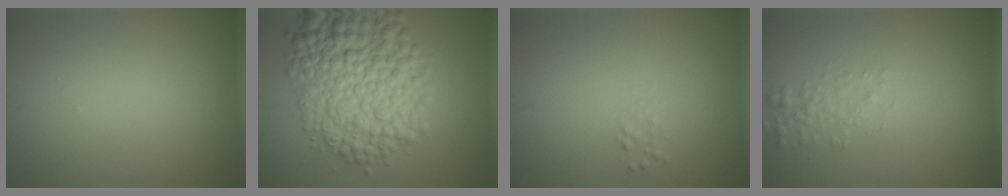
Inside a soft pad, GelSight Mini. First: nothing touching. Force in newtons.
{"total": 10.6, "press": 10.6, "slide": 0.3}
{"total": 0.7, "press": 0.7, "slide": 0.0}
{"total": 1.4, "press": 1.4, "slide": 0.0}